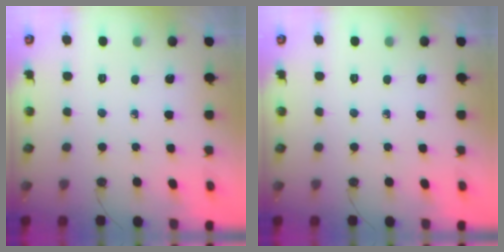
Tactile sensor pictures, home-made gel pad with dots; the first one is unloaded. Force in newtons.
{"total": 0.0}